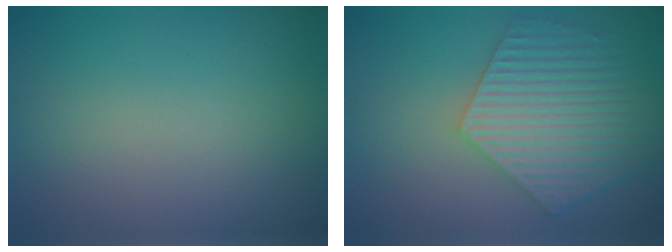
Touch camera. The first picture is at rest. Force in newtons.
{"total": 5.9, "press": 4.6, "slide": 3.6}